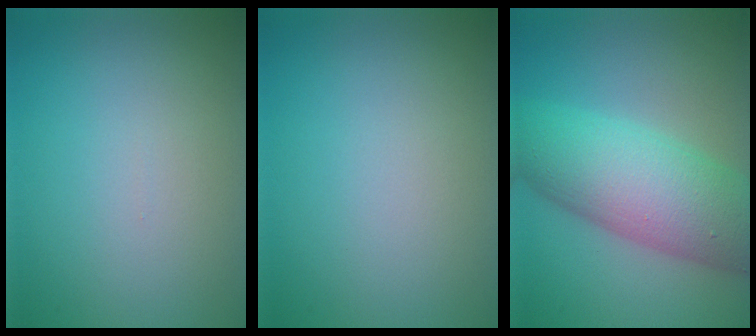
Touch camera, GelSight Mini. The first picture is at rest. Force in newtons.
{"total": 0.0}
{"total": 9.5, "press": 9.5, "slide": 0.1}